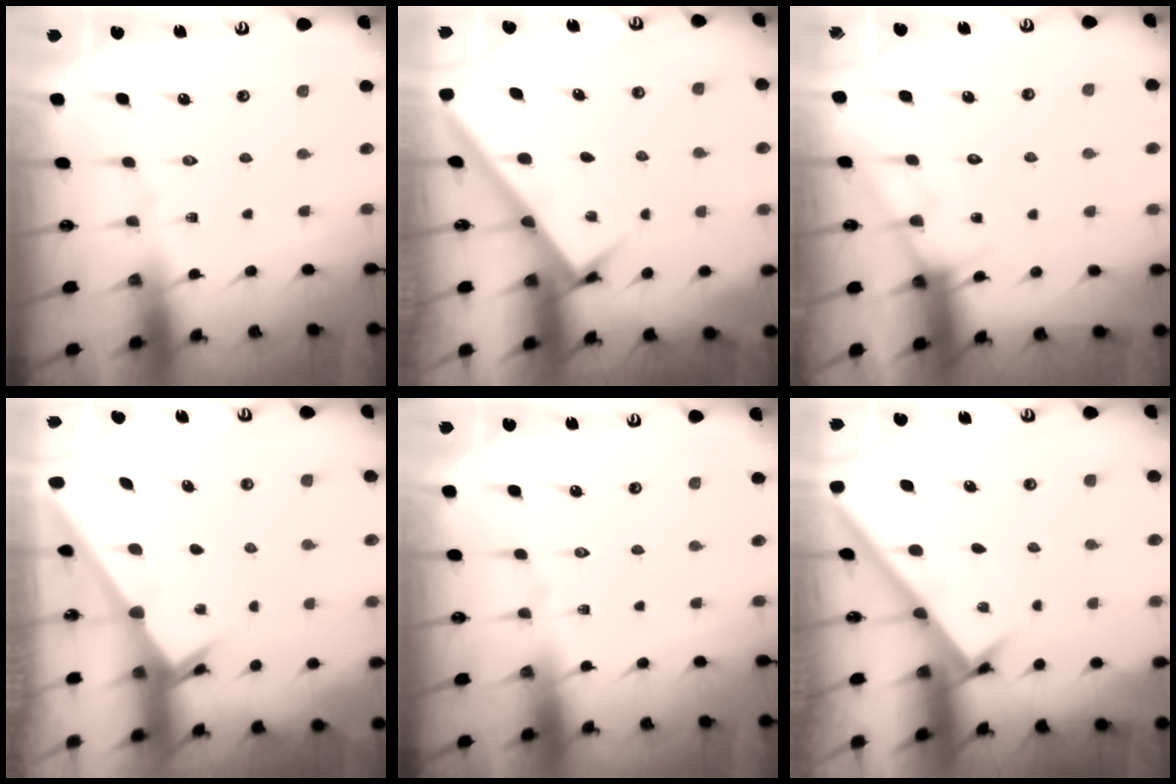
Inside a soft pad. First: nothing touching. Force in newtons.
{"total": 3.1, "press": 3.1, "slide": 0.2}
{"total": 5.7, "press": 5.7, "slide": 0.4}
{"total": 2.3, "press": 2.3, "slide": 0.3}
{"total": 0.0}
{"total": 2.5, "press": 2.5, "slide": 0.3}